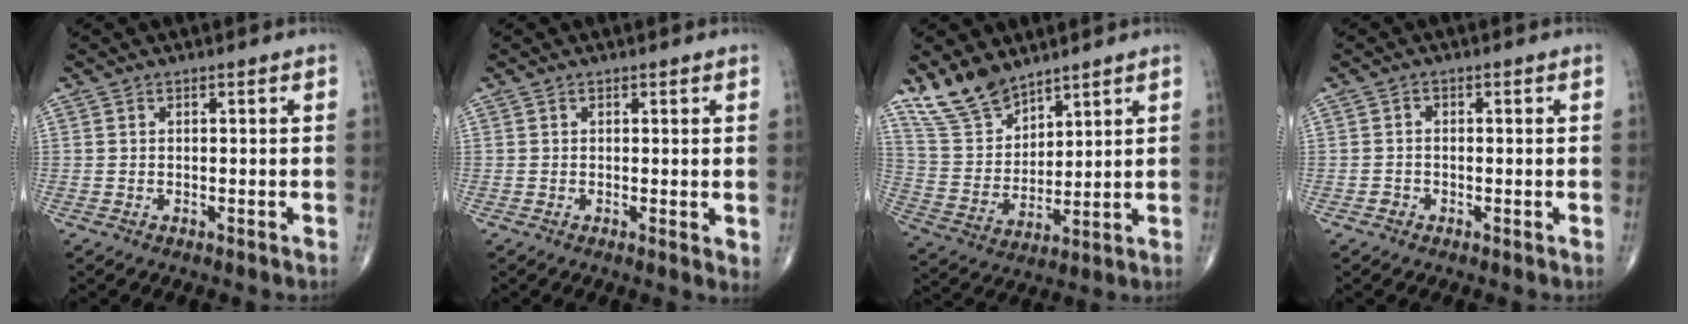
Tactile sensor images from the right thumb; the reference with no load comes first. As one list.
[{"total": 1.8, "force": [0.4, 0.7, 1.6], "torque": [-0.024, -0.009, 0.003]}, {"total": 10.9, "force": [8.9, 4.9, 4.0], "torque": [-0.068, -0.044, 0.188]}, {"total": 1.3, "force": [-0.7, 1.1, 0.3], "torque": [0.003, 0.004, -0.018]}]